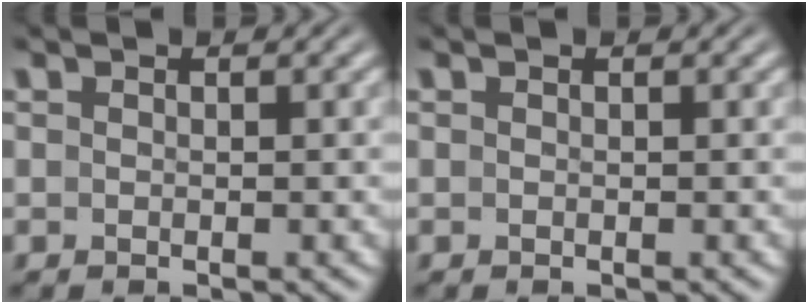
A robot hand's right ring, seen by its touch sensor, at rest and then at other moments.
{"total": 1.2, "force": [-0.3, -1.1, -0.4], "torque": [0.014, -0.011, 0.005]}